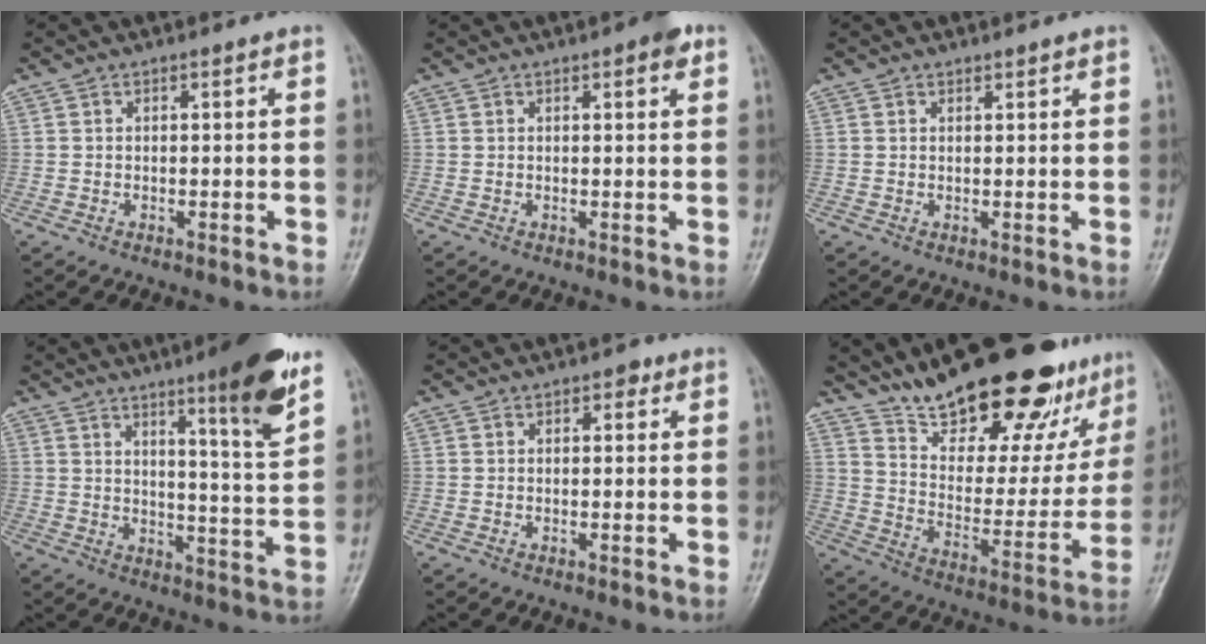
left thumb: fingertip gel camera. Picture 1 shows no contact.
{"total": 3.5, "force": [1.8, 1.1, 2.8], "torque": [-0.029, -0.002, 0.017]}
{"total": 1.0, "force": [0.9, 0.3, 0.3], "torque": [-0.001, -0.005, 0.013]}
{"total": 13.4, "force": [8.2, 1.3, 10.5], "torque": [-0.135, -0.053, 0.119]}
{"total": 1.9, "force": [0.9, 1.1, 1.2], "torque": [-0.003, 0.001, 0.009]}
{"total": 28.8, "force": [21.3, 10.2, 16.5], "torque": [-0.209, -0.095, 0.317]}